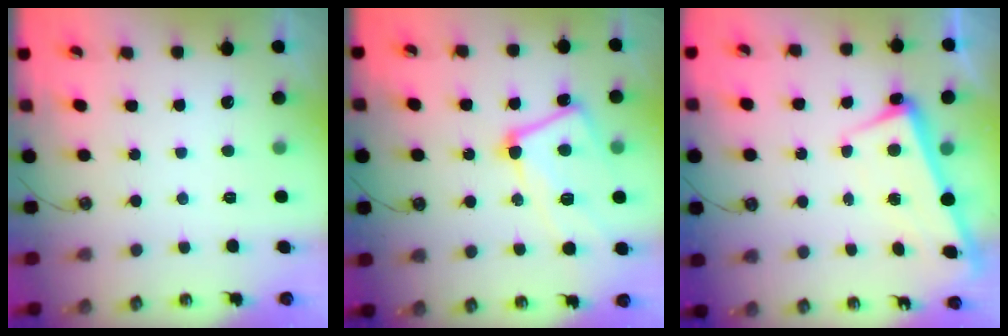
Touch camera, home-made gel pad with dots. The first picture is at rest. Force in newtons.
{"total": 10.4, "press": 10.3, "slide": 1.3}
{"total": 2.2, "press": 2.2, "slide": 0.5}